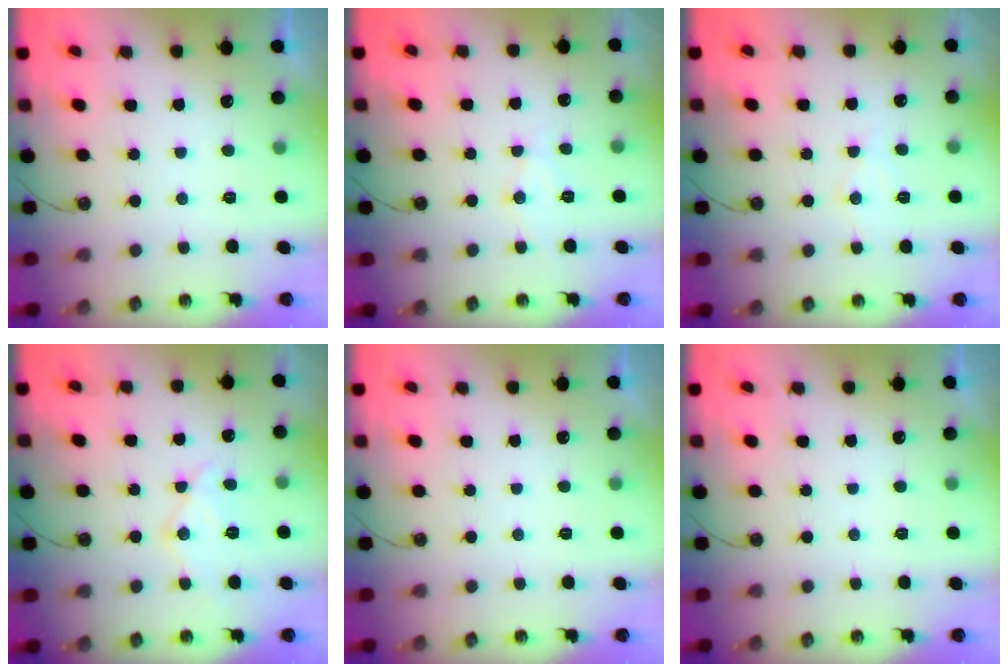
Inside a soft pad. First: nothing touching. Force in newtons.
{"total": 6.4, "press": 6.4, "slide": 0.5}
{"total": 6.4, "press": 6.4, "slide": 0.5}
{"total": 12.4, "press": 12.3, "slide": 1.2}
{"total": 0.0}
{"total": 0.0}